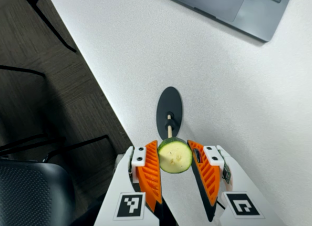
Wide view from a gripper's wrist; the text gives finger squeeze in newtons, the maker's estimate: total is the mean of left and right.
{"total": 9.4, "left": 9.1, "right": 9.8}